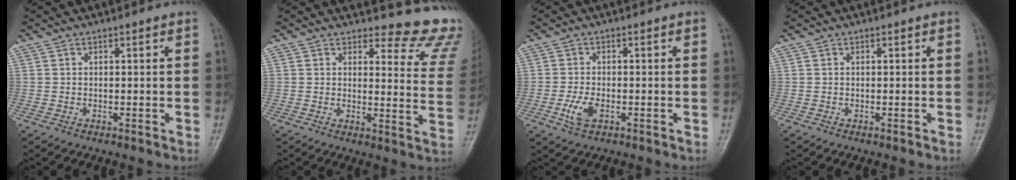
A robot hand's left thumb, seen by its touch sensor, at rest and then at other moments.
{"total": 13.3, "force": [12.4, 3.8, 2.9], "torque": [0.010, -0.132, 0.111]}
{"total": 3.6, "force": [-1.1, 1.9, 2.9], "torque": [-0.068, 0.000, -0.020]}
{"total": 0.0}